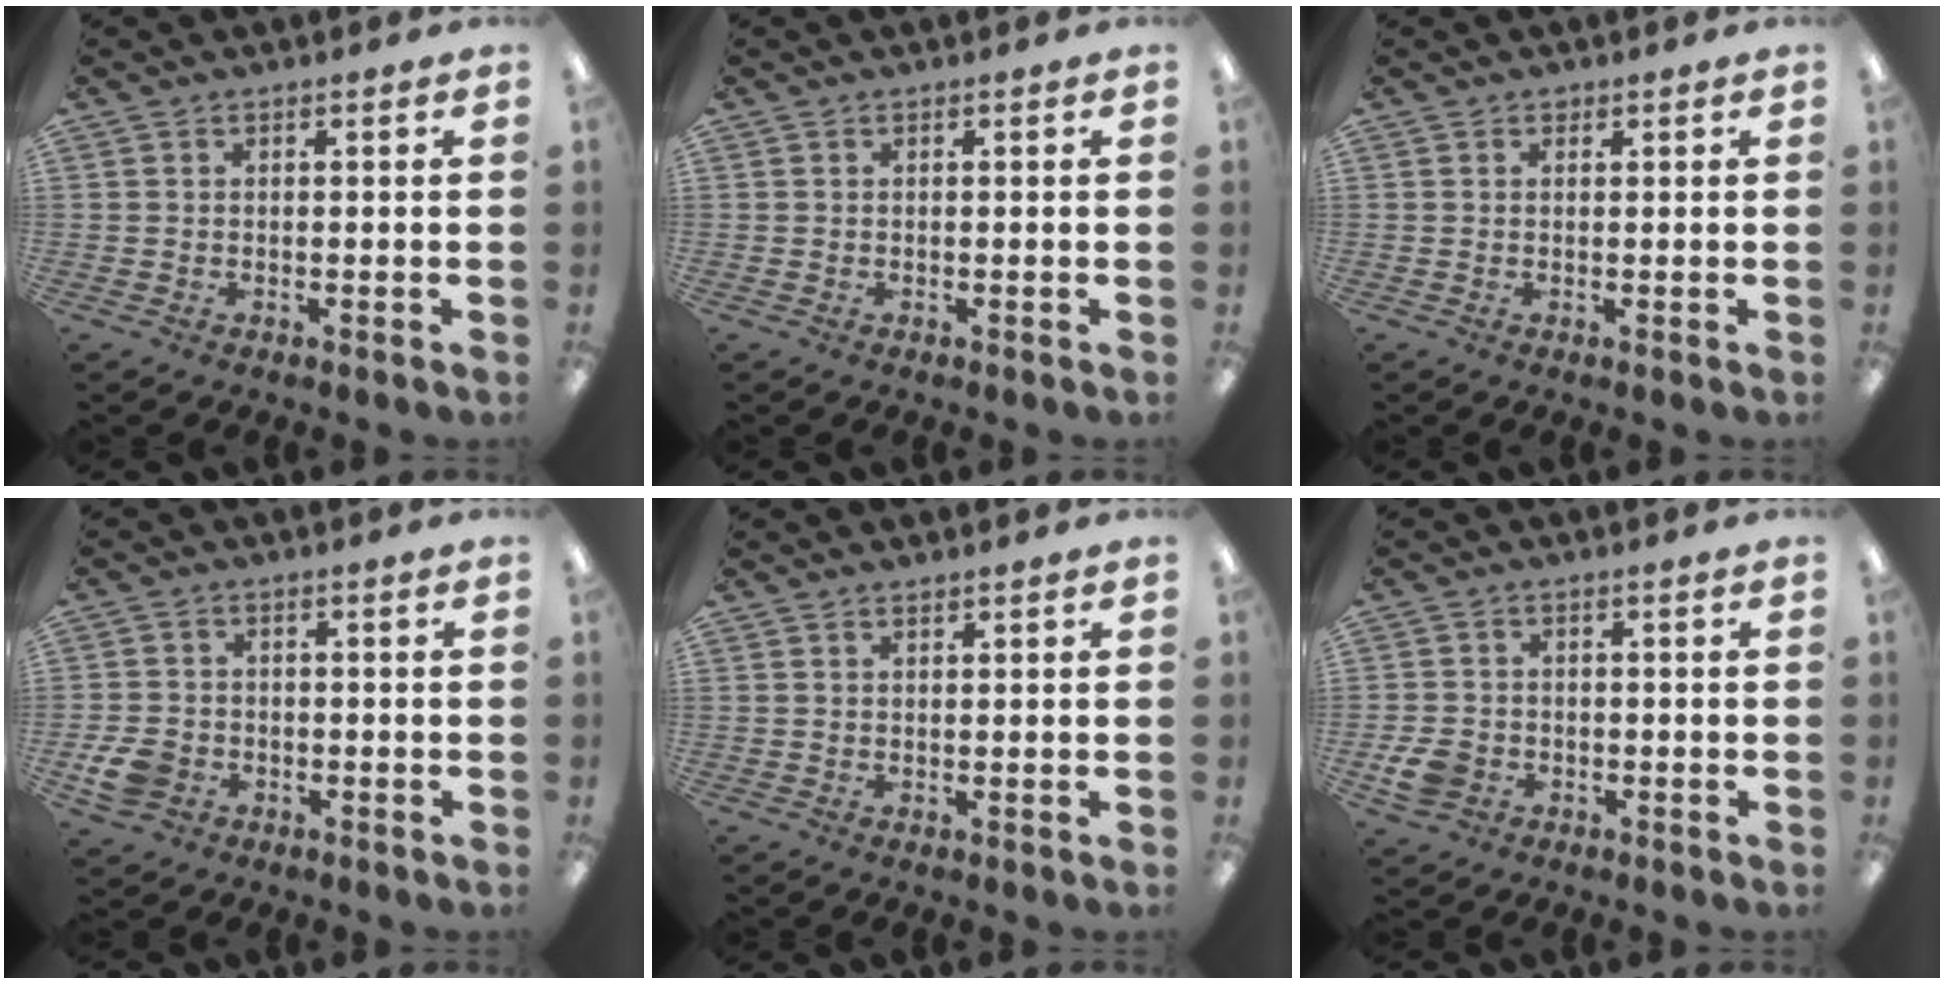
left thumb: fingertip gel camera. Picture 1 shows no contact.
{"total": 0.0}
{"total": 0.8, "force": [0.6, 0.5, 0.1], "torque": [0.005, -0.002, 0.010]}
{"total": 5.9, "force": [-2.1, 4.7, 2.9], "torque": [-0.063, 0.006, -0.040]}
{"total": 0.9, "force": [0.8, 0.2, 0.3], "torque": [-0.007, 0.000, 0.015]}
{"total": 5.2, "force": [-1.7, 4.1, 2.6], "torque": [-0.051, 0.003, -0.033]}